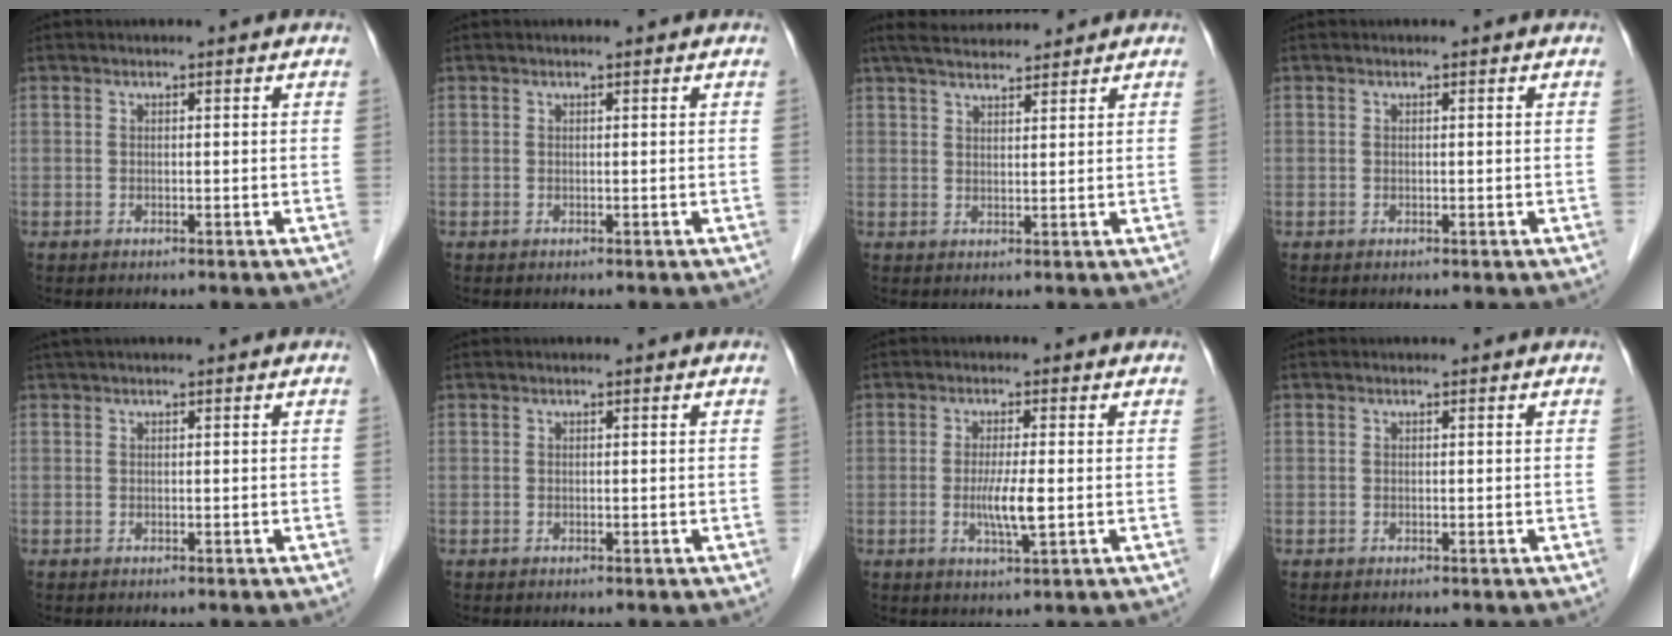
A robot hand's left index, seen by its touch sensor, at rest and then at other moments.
{"total": 0.0}
{"total": 8.2, "force": [7.4, 1.3, 3.4], "torque": [-0.060, 0.031, 0.120]}
{"total": 0.0}
{"total": 1.0, "force": [0.7, 0.0, 0.7], "torque": [-0.019, 0.020, 0.017]}
{"total": 0.0}
{"total": 4.4, "force": [-0.6, 0.0, 4.3], "torque": [-0.085, -0.013, -0.012]}
{"total": 0.0}